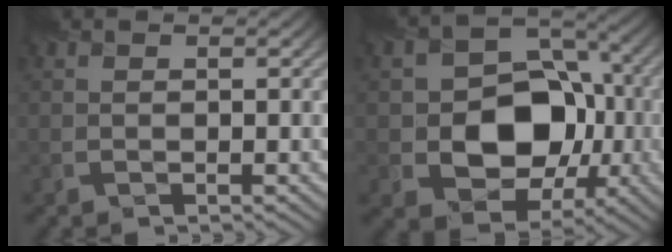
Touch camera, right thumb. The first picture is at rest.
{"total": 12.8, "force": [-2.0, 9.8, 8.0], "torque": [-0.125, -0.009, -0.039]}